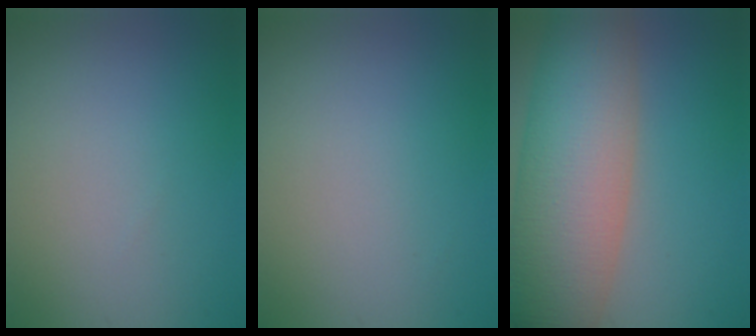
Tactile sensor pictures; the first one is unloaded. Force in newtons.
{"total": 0.0}
{"total": 12.1, "press": 12.1, "slide": 0.6}